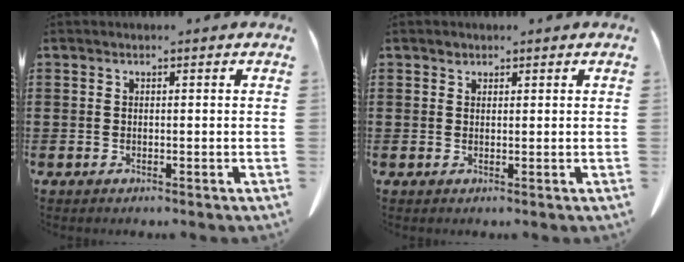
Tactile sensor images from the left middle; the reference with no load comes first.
{"total": 1.0, "force": [0.7, 0.6, 0.2], "torque": [-0.007, 0.000, 0.015]}